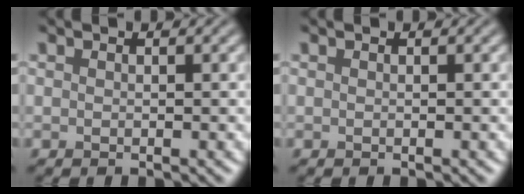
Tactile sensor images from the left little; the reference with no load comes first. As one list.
[{"total": 0.0}]